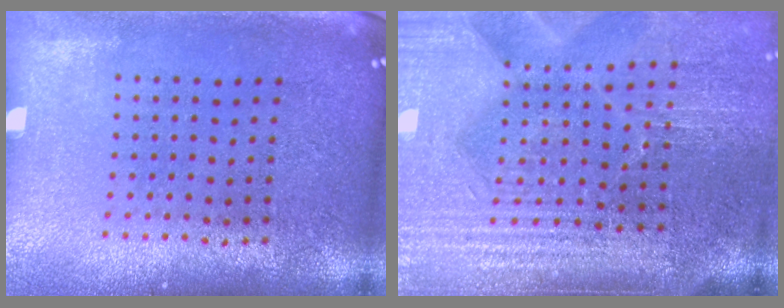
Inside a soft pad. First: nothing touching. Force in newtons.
{"total": 4.6, "press": 4.1, "slide": 2.2}